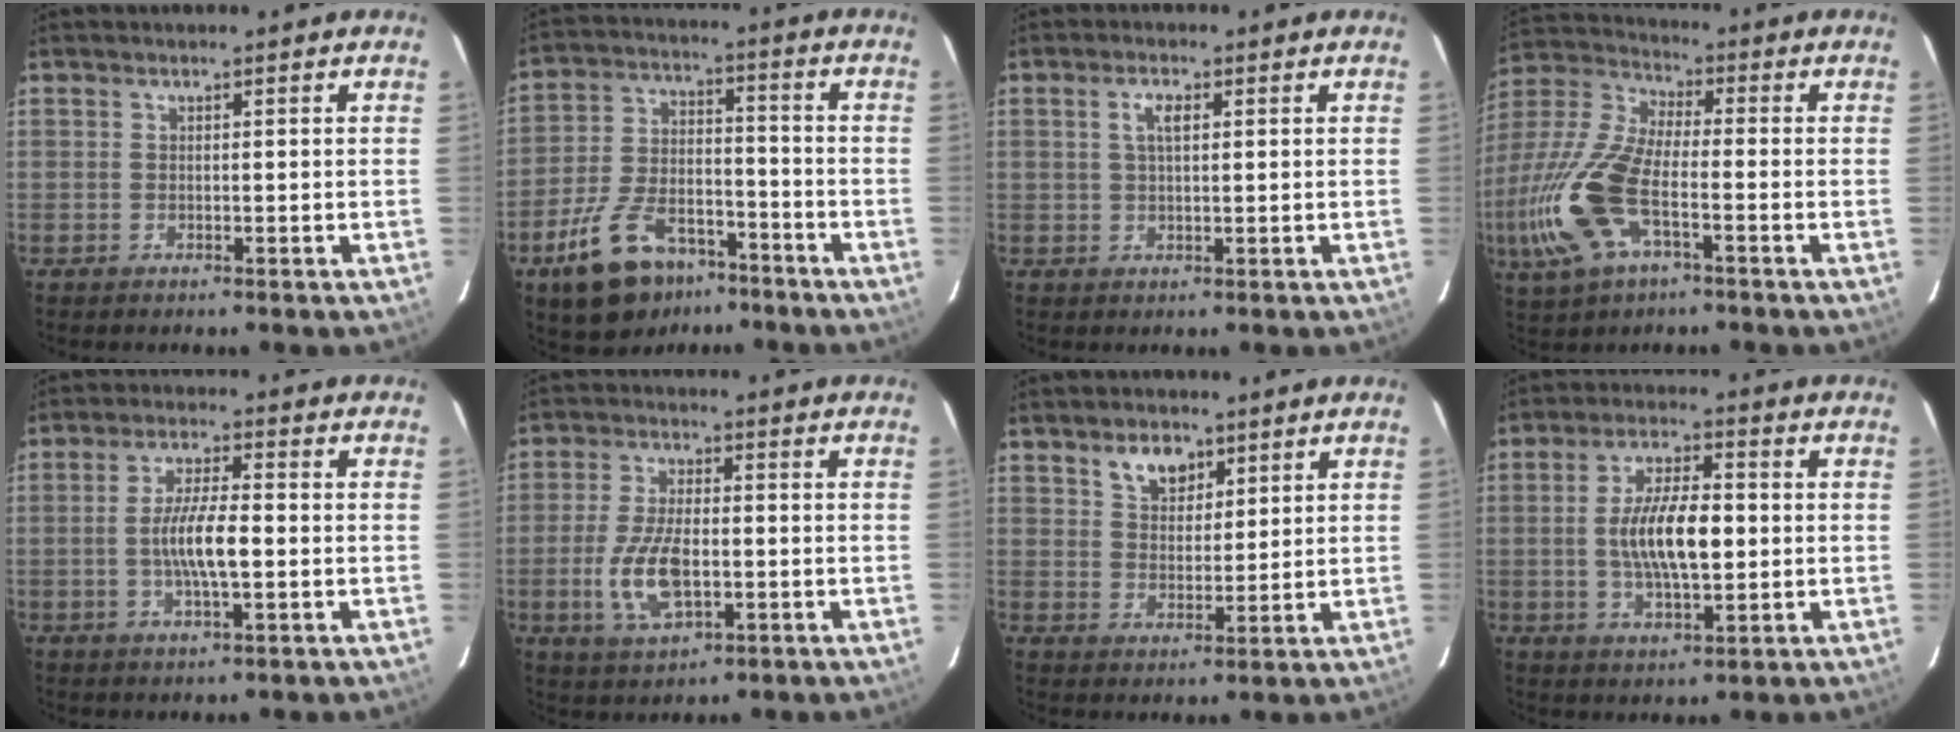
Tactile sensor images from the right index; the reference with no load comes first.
{"total": 16.1, "force": [-10.2, 8.4, 9.2], "torque": [-0.191, 0.002, -0.163]}
{"total": 3.1, "force": [0.9, 1.3, 2.6], "torque": [-0.051, 0.007, 0.016]}
{"total": 18.4, "force": [-5.9, 7.7, 15.6], "torque": [-0.357, -0.014, -0.117]}
{"total": 8.3, "force": [-1.4, 1.6, 8.0], "torque": [-0.152, 0.000, -0.025]}
{"total": 10.7, "force": [-2.5, 5.1, 9.1], "torque": [-0.192, -0.007, -0.042]}
{"total": 6.1, "force": [3.7, 3.7, 3.1], "torque": [-0.044, 0.006, 0.069]}
{"total": 11.2, "force": [-0.2, 4.3, 10.3], "torque": [-0.193, 0.002, -0.001]}